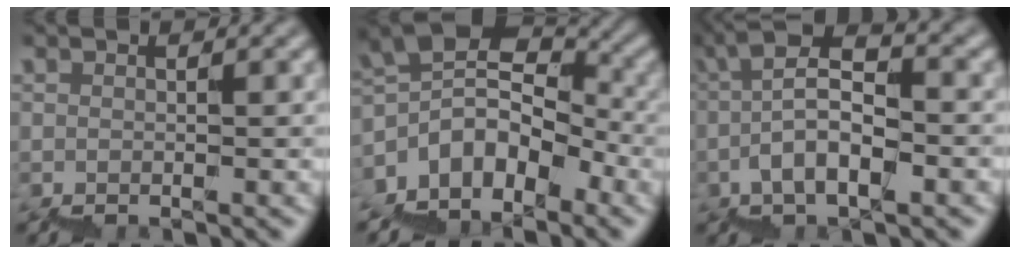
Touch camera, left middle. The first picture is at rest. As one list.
[{"total": 6.5, "force": [-2.8, 4.0, 4.3], "torque": [-0.067, 0.023, -0.059]}, {"total": 5.7, "force": [-1.3, 2.1, 5.1], "torque": [-0.097, 0.028, -0.023]}]